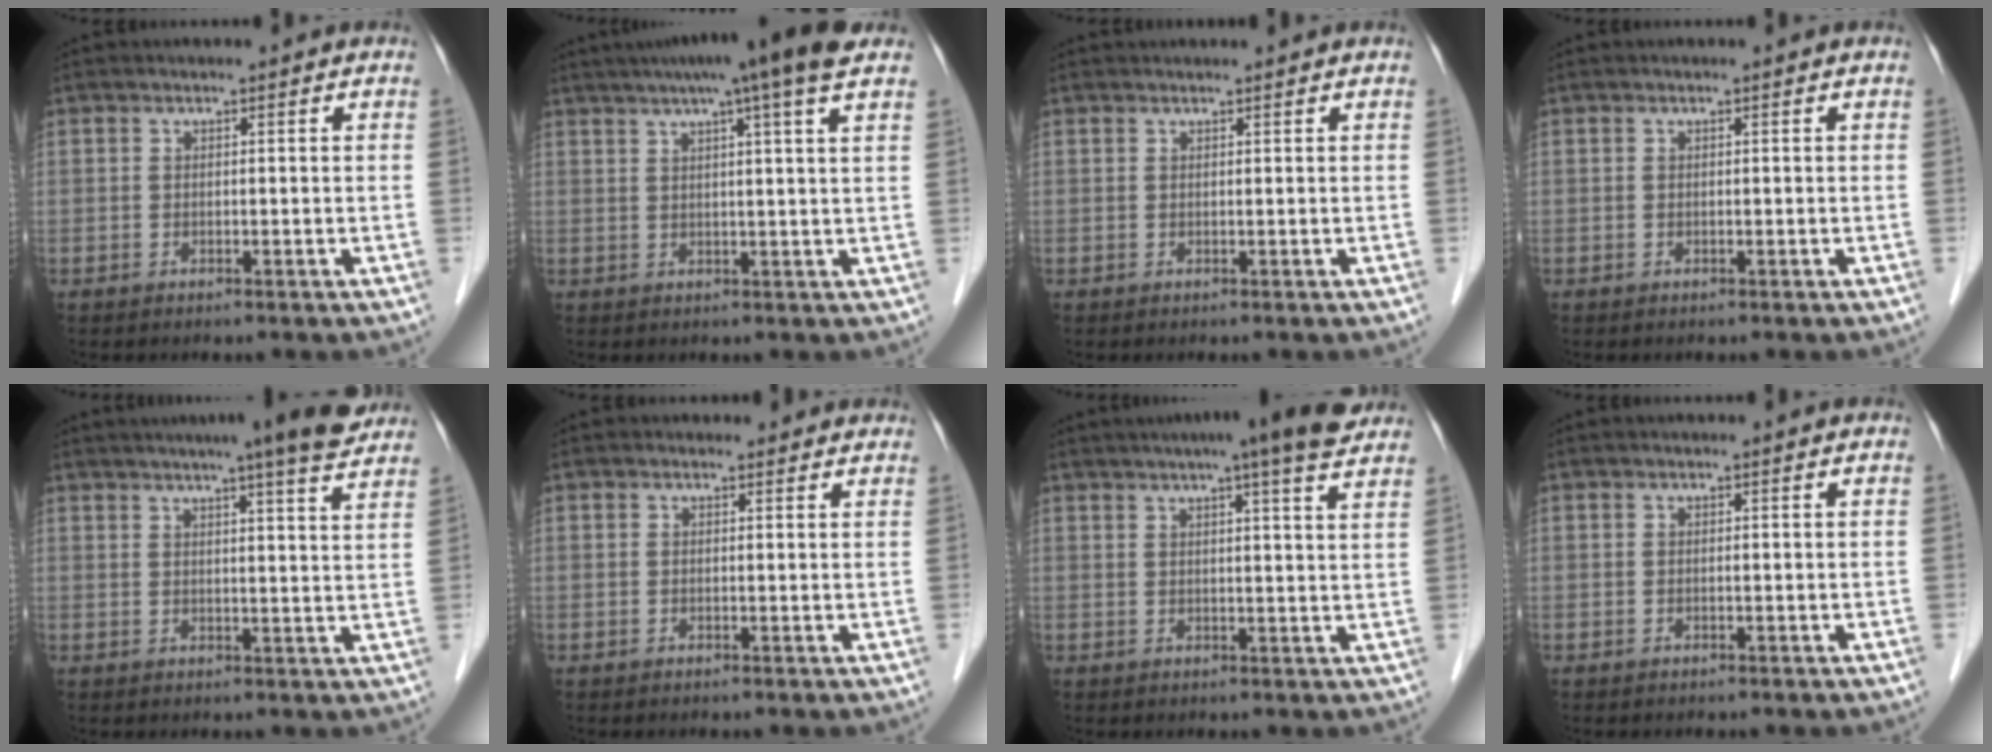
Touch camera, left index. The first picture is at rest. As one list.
[{"total": 10.8, "force": [7.8, -0.8, 7.5], "torque": [-0.120, 0.026, 0.094]}, {"total": 2.0, "force": [1.9, 0.0, 0.5], "torque": [-0.005, 0.024, 0.031]}, {"total": 0.0}, {"total": 11.8, "force": [9.8, 0.2, 6.5], "torque": [-0.093, 0.007, 0.111]}, {"total": 1.8, "force": [1.6, 0.9, 0.1], "torque": [0.002, 0.004, 0.009]}, {"total": 11.4, "force": [9.1, 0.3, 6.8], "torque": [-0.098, 0.016, 0.103]}, {"total": 0.0}]